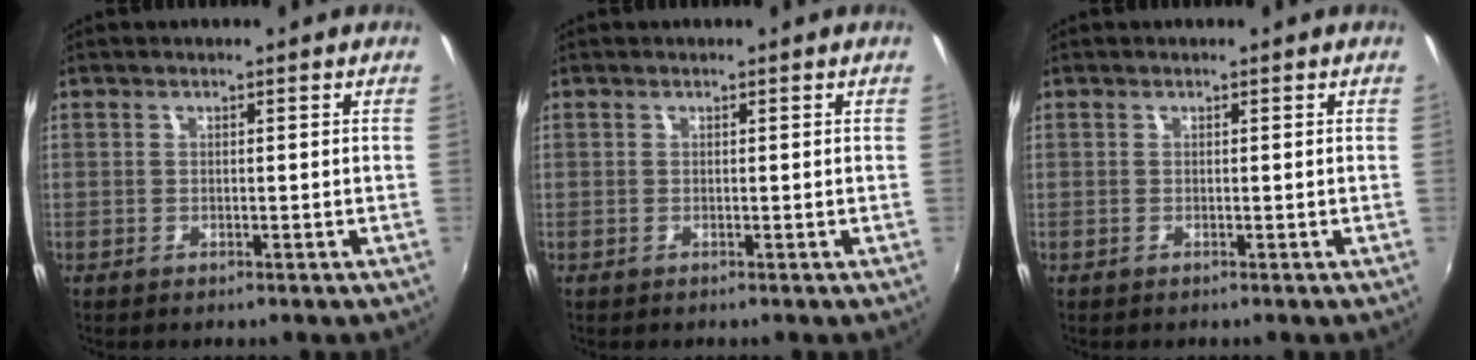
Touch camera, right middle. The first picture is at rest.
{"total": 0.0}
{"total": 0.0}